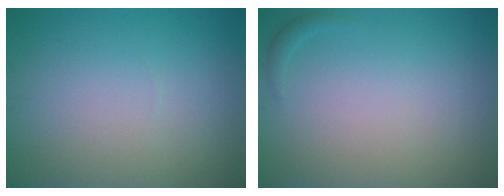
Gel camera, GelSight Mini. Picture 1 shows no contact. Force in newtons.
{"total": 0.6, "press": 0.6, "slide": 0.1}